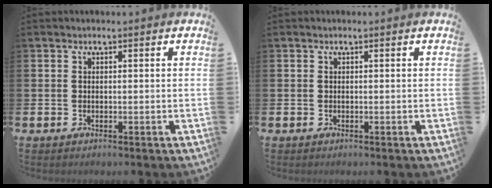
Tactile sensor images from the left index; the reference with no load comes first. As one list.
[{"total": 0.0}]